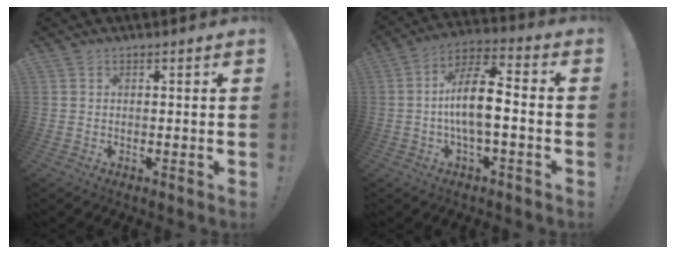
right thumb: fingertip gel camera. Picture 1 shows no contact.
{"total": 12.6, "force": [-1.7, 4.6, 11.6], "torque": [-0.215, 0.014, -0.036]}